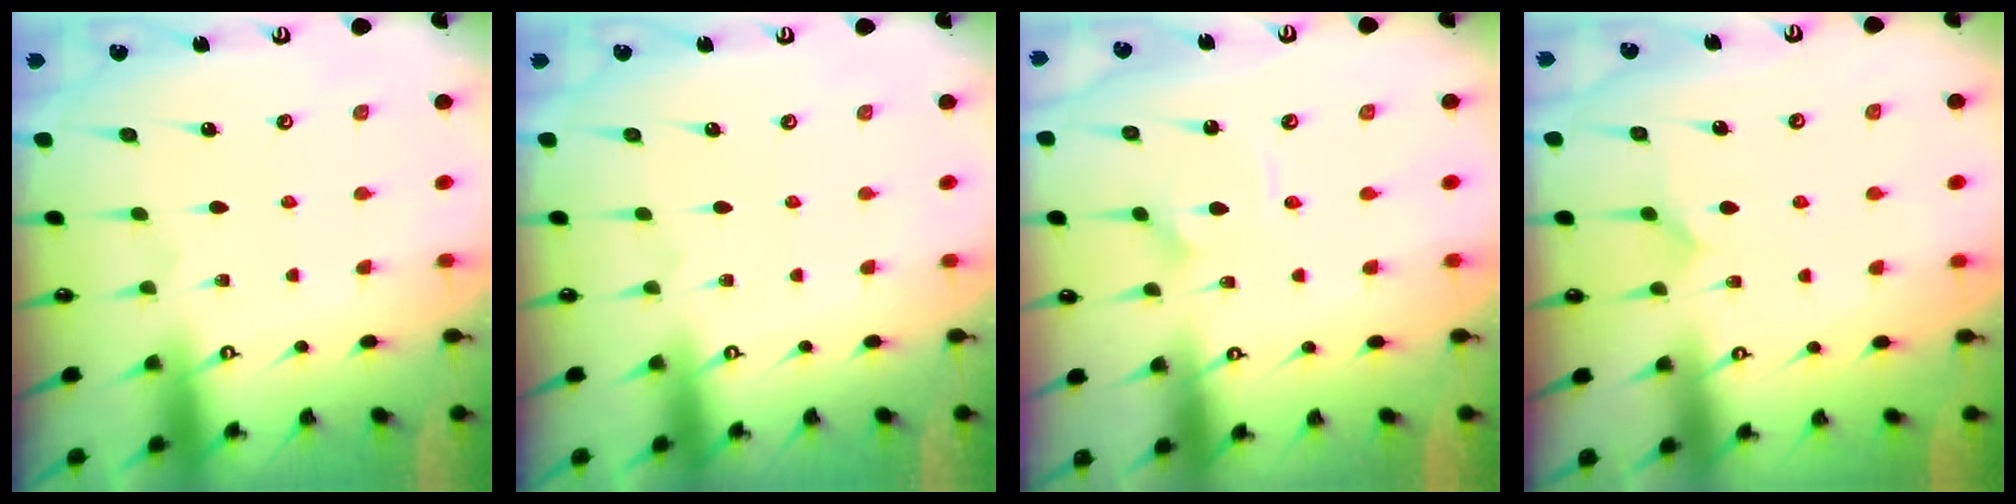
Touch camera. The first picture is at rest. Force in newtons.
{"total": 0.0}
{"total": 2.2, "press": 2.2, "slide": 0.1}
{"total": 6.1, "press": 6.1, "slide": 0.4}